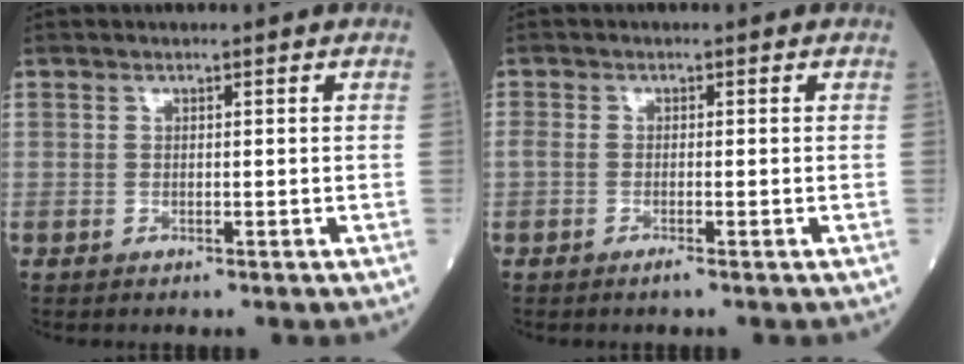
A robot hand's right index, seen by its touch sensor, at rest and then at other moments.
{"total": 1.7, "force": [-1.0, 0.2, 1.4], "torque": [-0.034, -0.003, -0.022]}